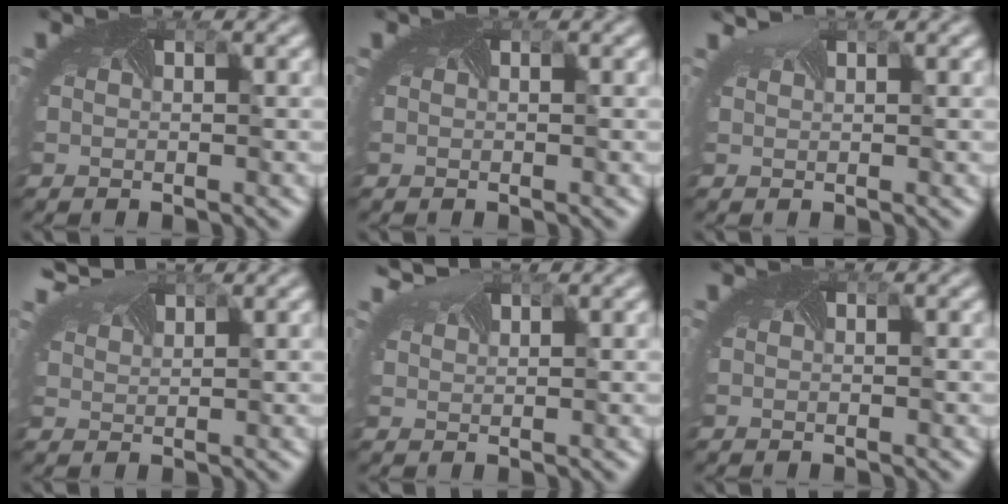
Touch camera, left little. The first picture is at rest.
{"total": 0.0}
{"total": 1.5, "force": [1.5, 0.2, 0.3], "torque": [-0.011, 0.004, 0.018]}
{"total": 3.3, "force": [3.0, 0.9, 0.9], "torque": [-0.033, 0.006, 0.046]}
{"total": 2.0, "force": [2.0, 0.1, 0.1], "torque": [-0.016, 0.001, 0.036]}
{"total": 0.0}